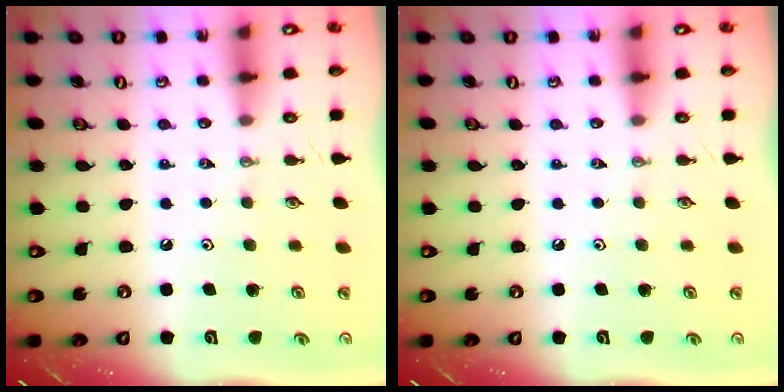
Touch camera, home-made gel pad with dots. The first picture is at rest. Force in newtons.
{"total": 0.0}